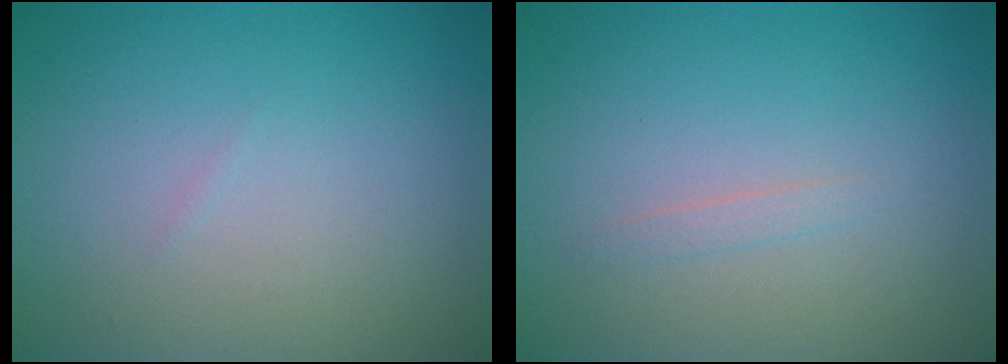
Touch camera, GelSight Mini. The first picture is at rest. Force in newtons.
{"total": 0.7, "press": 0.7, "slide": 0.1}